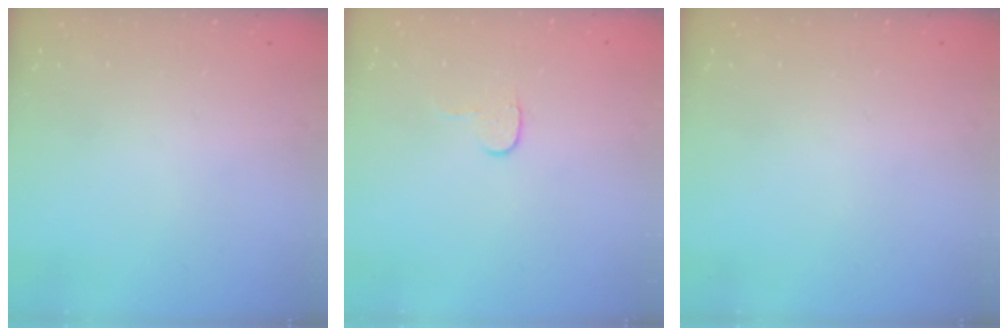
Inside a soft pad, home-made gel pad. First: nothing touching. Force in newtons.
{"total": 4.7, "press": 4.7, "slide": 0.5}
{"total": 0.0}